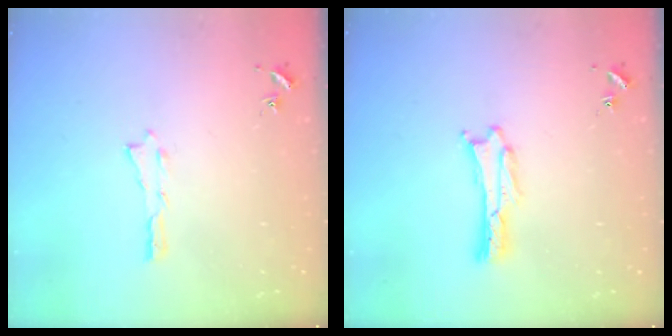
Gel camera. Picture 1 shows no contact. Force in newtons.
{"total": 1.1, "press": 1.1, "slide": 0.0}